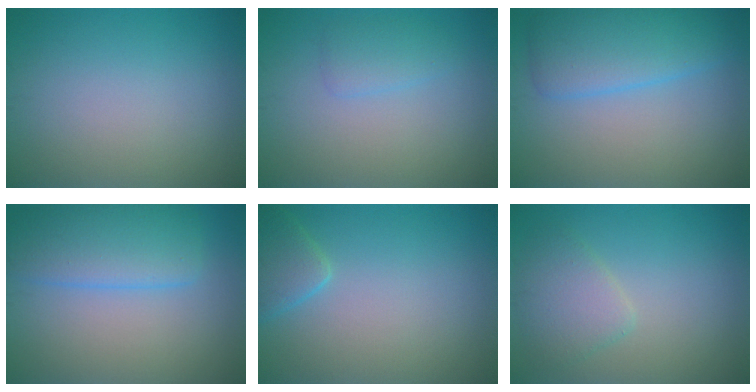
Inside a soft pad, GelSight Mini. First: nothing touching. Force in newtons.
{"total": 1.8, "press": 1.8, "slide": 0.0}
{"total": 5.0, "press": 5.0, "slide": 0.3}
{"total": 5.2, "press": 5.2, "slide": 0.4}
{"total": 2.6, "press": 2.6, "slide": 0.2}
{"total": 3.0, "press": 3.0, "slide": 0.2}